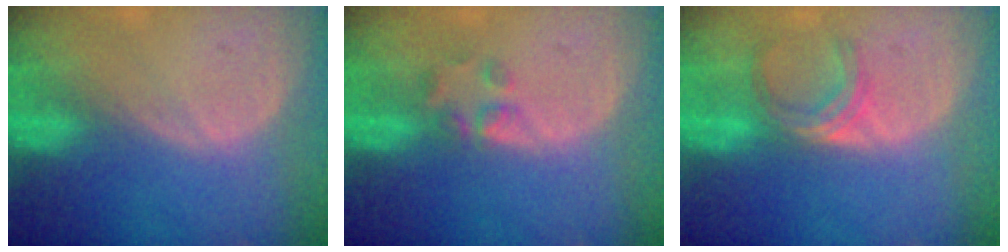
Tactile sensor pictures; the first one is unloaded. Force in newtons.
{"total": 2.6, "press": 2.4, "slide": 0.9}
{"total": 5.1, "press": 4.5, "slide": 2.4}